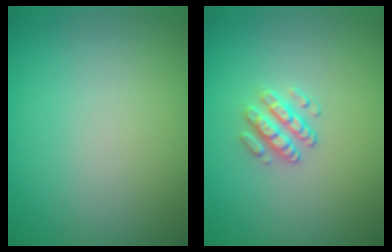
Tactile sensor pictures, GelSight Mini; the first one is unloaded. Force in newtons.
{"total": 2.0, "press": 1.6, "slide": 1.3}